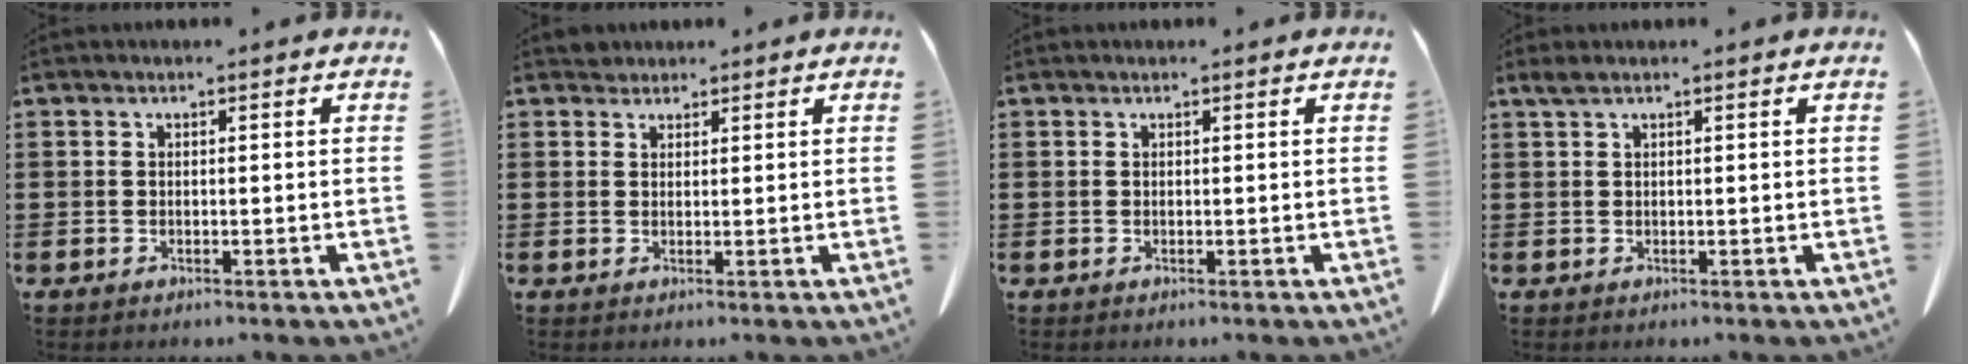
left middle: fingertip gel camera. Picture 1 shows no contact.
{"total": 1.5, "force": [1.3, 0.6, -0.1], "torque": [-0.002, 0.003, 0.027]}
{"total": 0.0}
{"total": 1.0, "force": [0.6, 0.1, 0.8], "torque": [-0.018, 0.001, 0.011]}